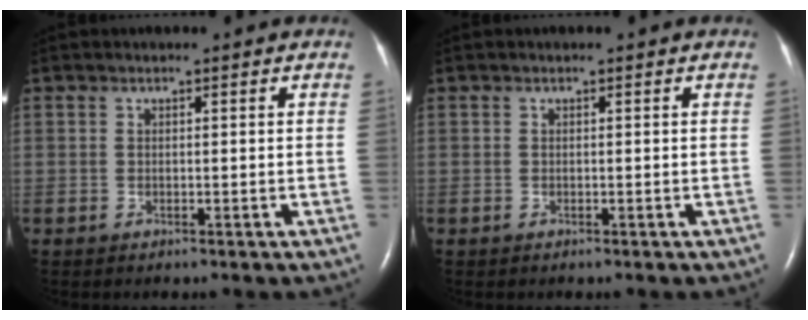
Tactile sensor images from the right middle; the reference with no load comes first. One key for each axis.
{"total": 0.0}